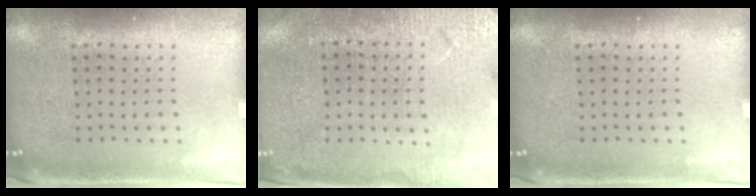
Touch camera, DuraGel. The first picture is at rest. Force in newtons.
{"total": 2.8, "press": 2.8, "slide": 0.1}
{"total": 0.0}